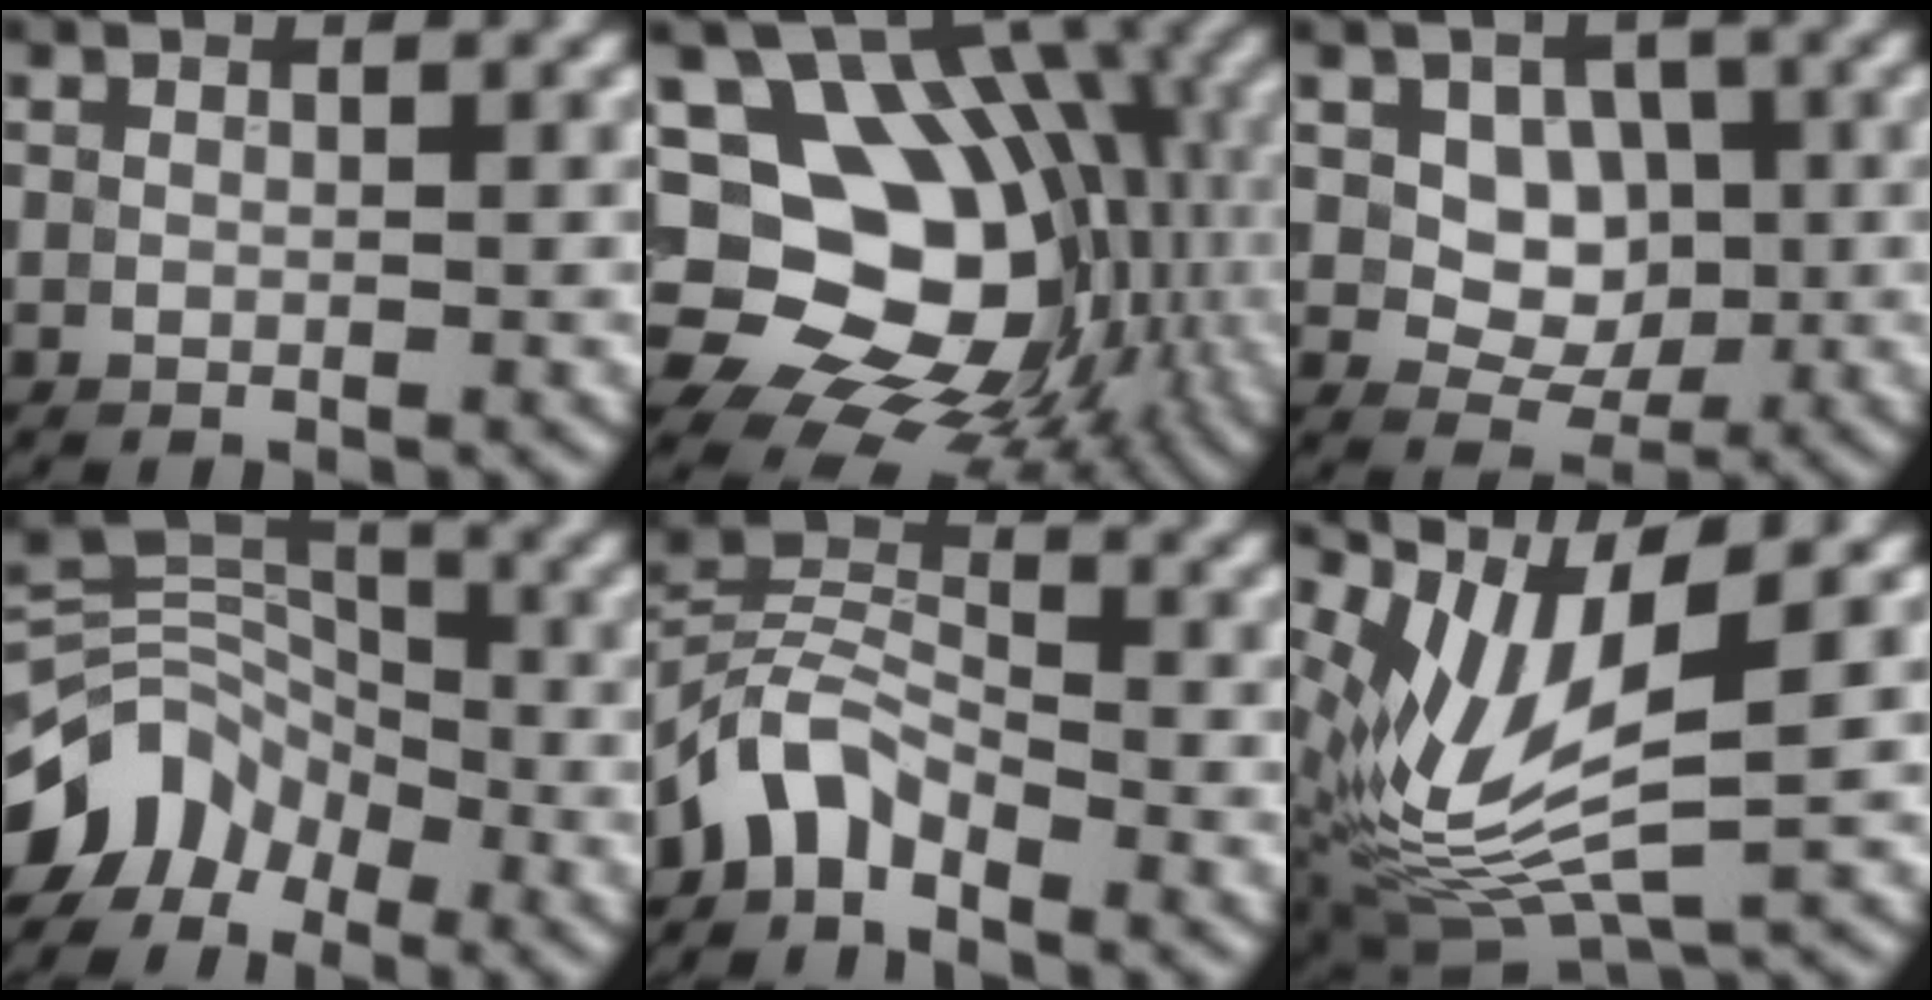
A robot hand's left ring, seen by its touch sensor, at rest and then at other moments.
{"total": 14.8, "force": [-0.3, 11.6, 9.2], "torque": [-0.137, 0.003, 0.002]}
{"total": 4.1, "force": [0.4, 3.1, 2.6], "torque": [-0.037, -0.002, 0.002]}
{"total": 5.9, "force": [-3.5, 4.1, 2.4], "torque": [-0.032, 0.007, -0.078]}
{"total": 3.8, "force": [-2.9, 1.8, 1.8], "torque": [-0.030, 0.014, -0.069]}
{"total": 8.4, "force": [1.6, 2.9, 7.7], "torque": [-0.176, -0.013, 0.033]}